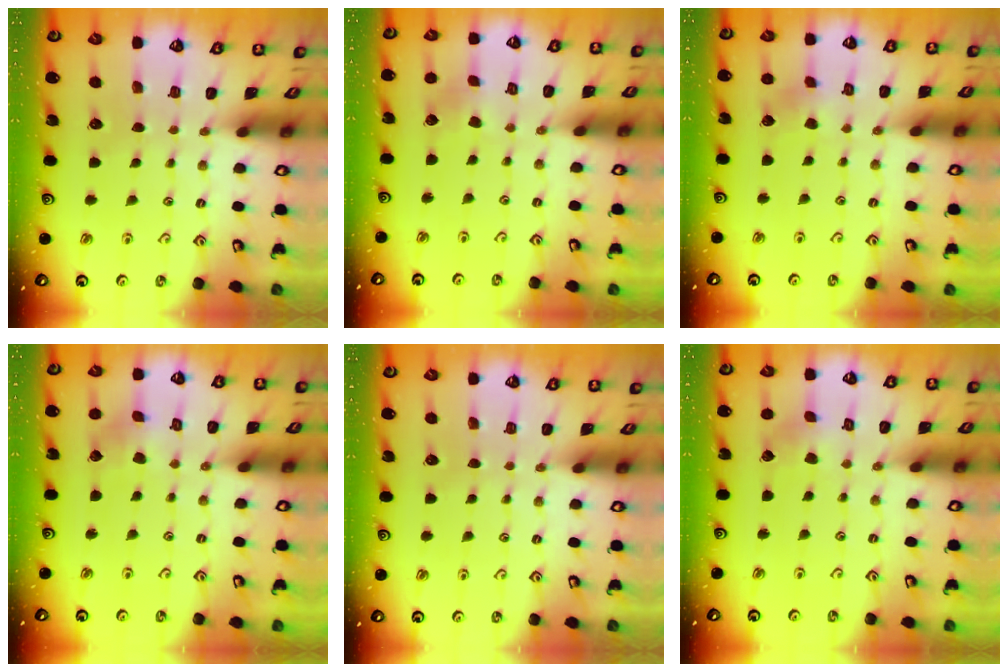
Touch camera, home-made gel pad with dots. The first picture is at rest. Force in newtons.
{"total": 1.7, "press": 1.7, "slide": 0.3}
{"total": 2.9, "press": 2.8, "slide": 0.8}
{"total": 3.0, "press": 3.0, "slide": 0.1}
{"total": 0.0}
{"total": 1.9, "press": 1.9, "slide": 0.2}